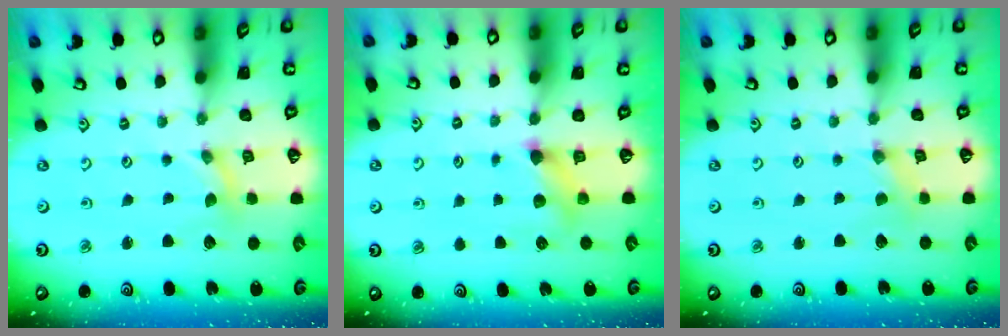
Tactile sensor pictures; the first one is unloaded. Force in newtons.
{"total": 5.9, "press": 5.9, "slide": 0.7}
{"total": 0.8, "press": 0.8, "slide": 0.2}